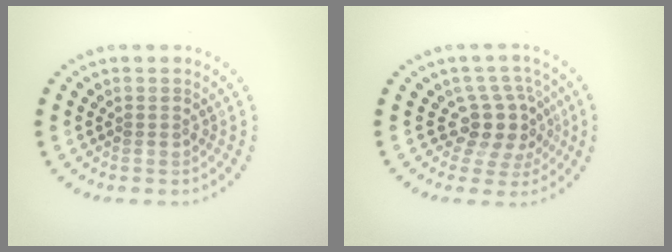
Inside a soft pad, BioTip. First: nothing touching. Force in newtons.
{"total": 3.6, "press": 2.7, "slide": 2.4}